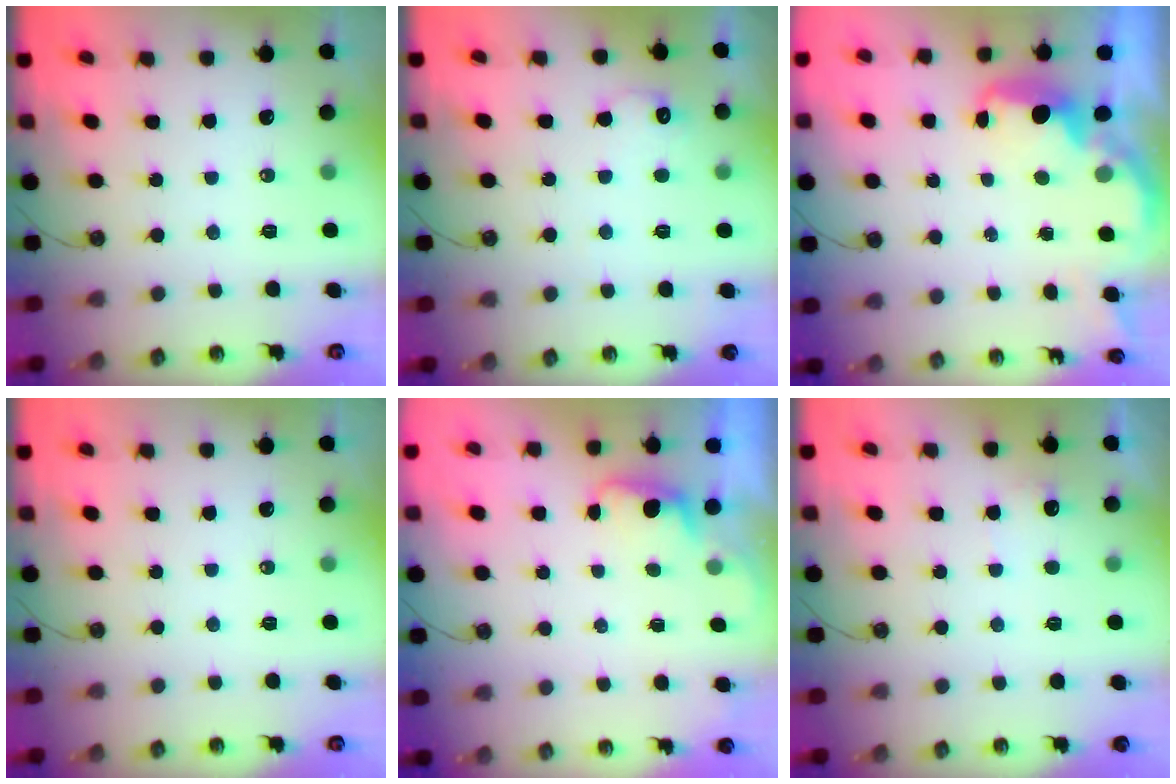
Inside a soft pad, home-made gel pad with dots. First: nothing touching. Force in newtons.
{"total": 8.6, "press": 8.6, "slide": 0.4}
{"total": 3.0, "press": 2.9, "slide": 0.6}
{"total": 0.0}
{"total": 1.2, "press": 1.0, "slide": 0.7}
{"total": 4.4, "press": 4.3, "slide": 0.6}